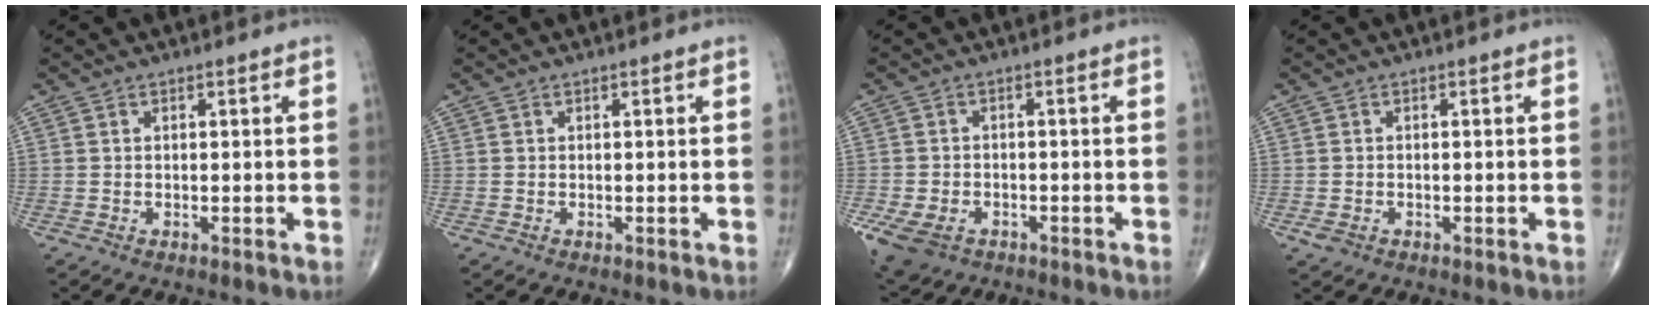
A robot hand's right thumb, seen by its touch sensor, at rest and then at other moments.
{"total": 0.0}
{"total": 8.2, "force": [-3.8, 5.9, 4.3], "torque": [-0.095, 0.008, -0.058]}
{"total": 2.8, "force": [-1.0, 2.0, 1.7], "torque": [-0.034, 0.000, -0.009]}